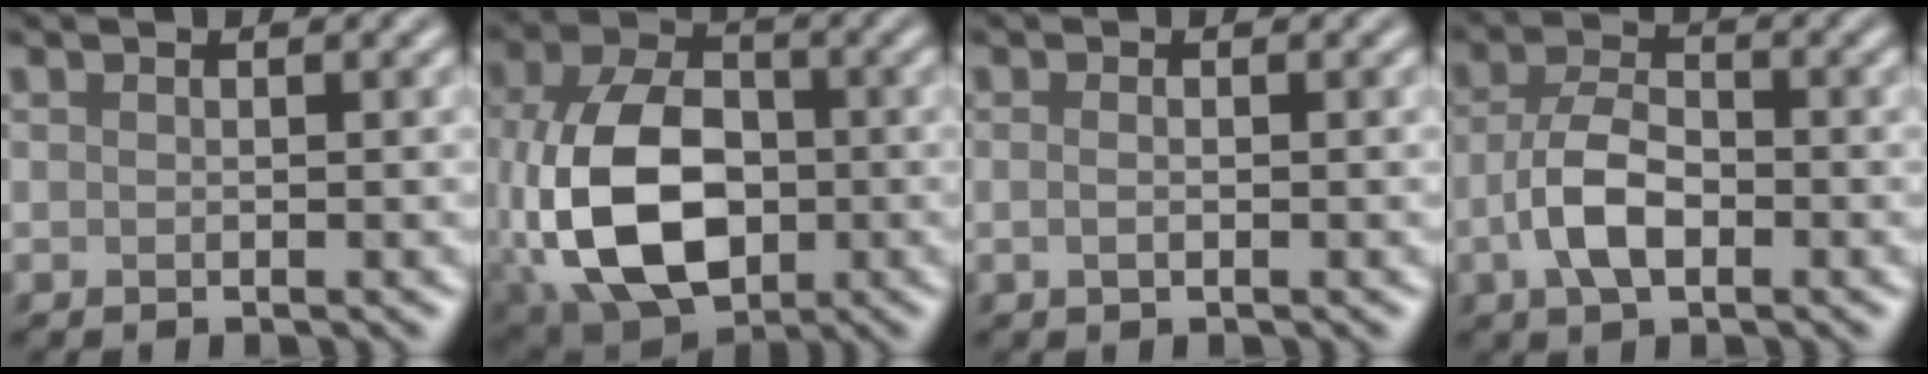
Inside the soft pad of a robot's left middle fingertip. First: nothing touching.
{"total": 12.3, "force": [-1.8, 8.3, 8.8], "torque": [-0.194, -0.010, -0.039]}
{"total": 0.8, "force": [-0.1, 0.3, 0.7], "torque": [-0.014, -0.002, -0.004]}
{"total": 4.6, "force": [-1.3, 2.5, 3.6], "torque": [-0.073, 0.004, -0.032]}